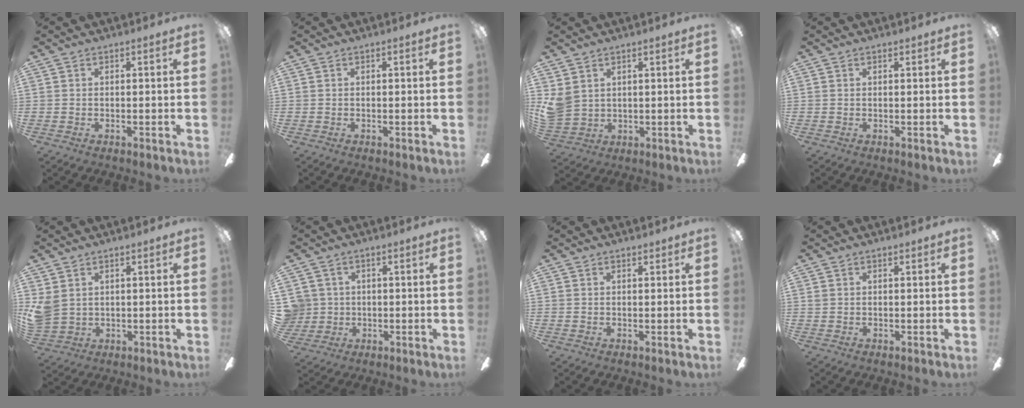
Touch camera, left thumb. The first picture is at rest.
{"total": 0.0}
{"total": 5.7, "force": [2.8, 4.5, 2.0], "torque": [-0.048, -0.005, 0.057]}
{"total": 0.5, "force": [0.5, 0.2, 0.1], "torque": [0.004, -0.002, 0.007]}
{"total": 5.2, "force": [2.3, 4.2, 2.2], "torque": [-0.048, 0.001, 0.048]}
{"total": 5.4, "force": [1.1, 5.3, 0.7], "torque": [-0.030, 0.010, 0.023]}
{"total": 0.8, "force": [0.8, 0.3, 0.1], "torque": [0.005, -0.002, 0.013]}
{"total": 0.8, "force": [0.6, 0.6, 0.2], "torque": [-0.005, 0.003, 0.010]}